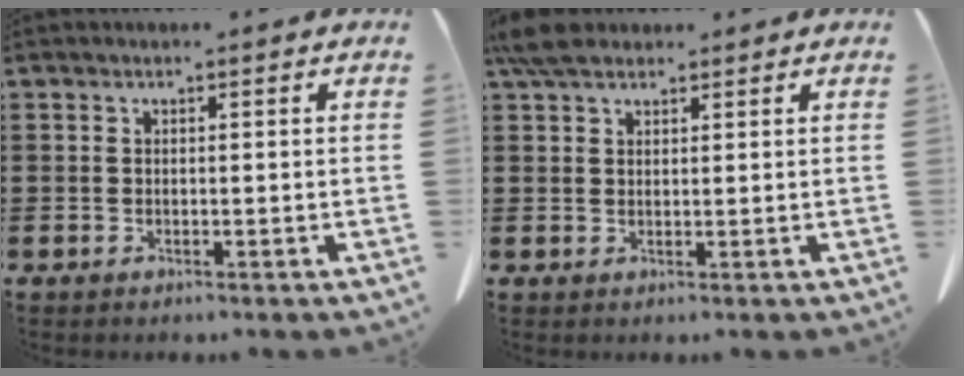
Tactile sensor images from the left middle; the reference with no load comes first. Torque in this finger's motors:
{"motor_torque": [1.47, 0.67, 0.13, 0.05]}